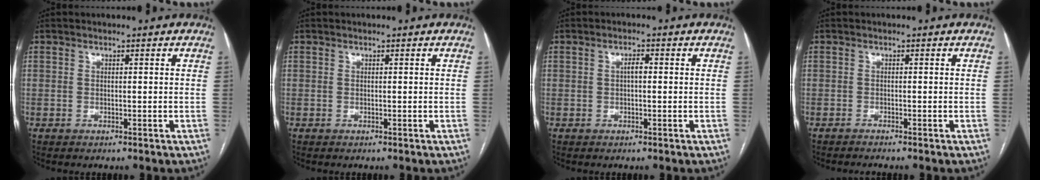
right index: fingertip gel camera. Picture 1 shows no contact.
{"total": 0.0}
{"total": 1.6, "force": [0.0, 0.6, 1.5], "torque": [-0.025, 0.005, 0.000]}
{"total": 1.0, "force": [-0.9, -0.2, 0.2], "torque": [-0.007, -0.003, -0.013]}